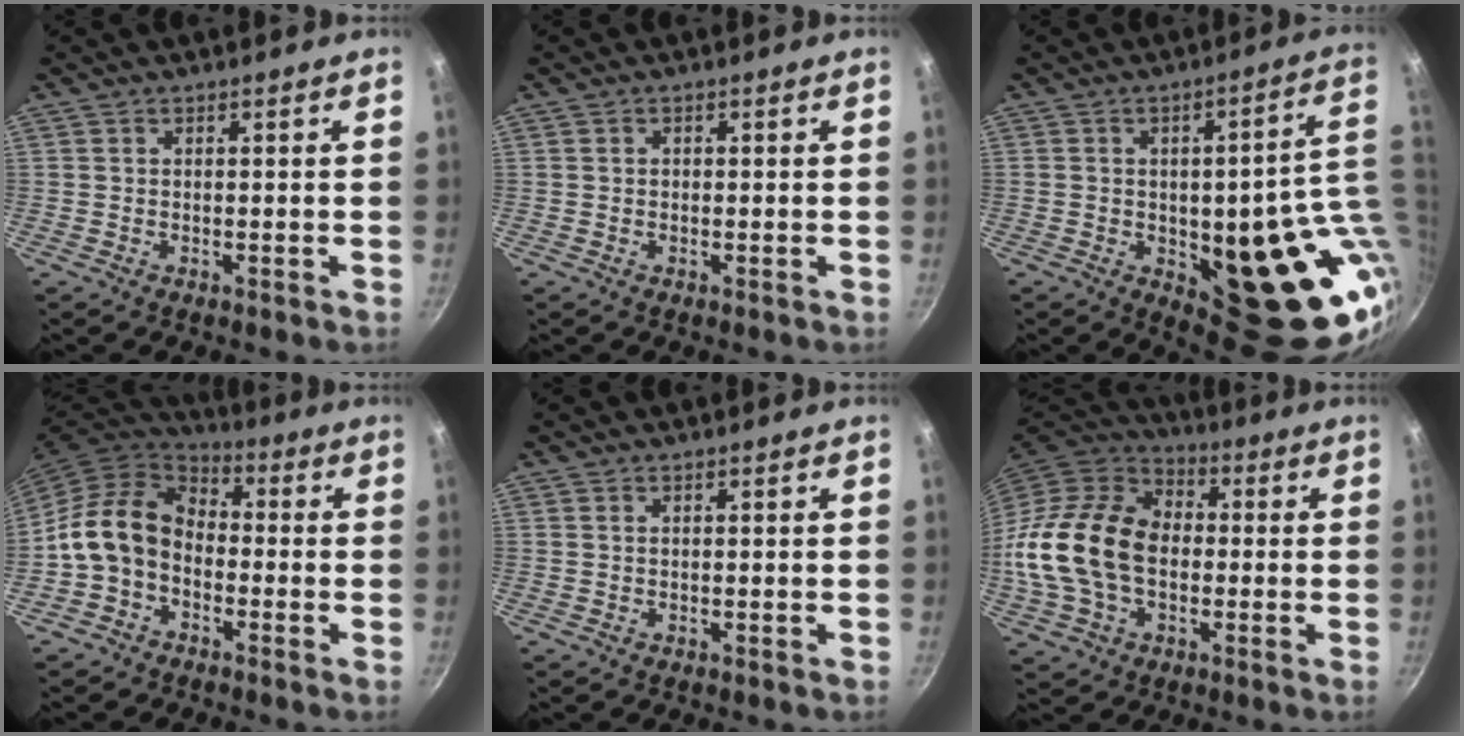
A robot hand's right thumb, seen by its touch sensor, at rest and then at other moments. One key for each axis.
{"total": 0.7, "fx": 0.1, "fy": 0.6, "fz": 0.3, "tx": -0.001, "ty": 0.004, "tz": 0.000}
{"total": 24.6, "fx": -2.8, "fy": 11.1, "fz": 21.8, "tx": -0.194, "ty": -0.006, "tz": -0.017}
{"total": 12.2, "fx": -2.1, "fy": 9.1, "fz": 7.8, "tx": -0.115, "ty": 0.040, "tz": -0.058}
{"total": 0.0}
{"total": 20.7, "fx": -1.6, "fy": 14.4, "fz": 14.7, "tx": -0.266, "ty": 0.036, "tz": -0.037}